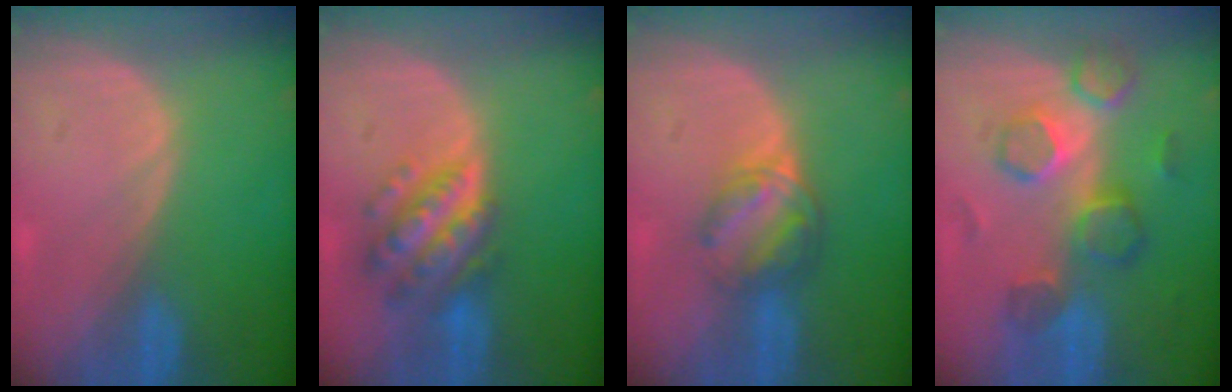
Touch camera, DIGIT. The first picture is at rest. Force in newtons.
{"total": 7.6, "press": 7.6, "slide": 0.6}
{"total": 6.3, "press": 5.4, "slide": 3.2}
{"total": 8.3, "press": 8.1, "slide": 1.8}